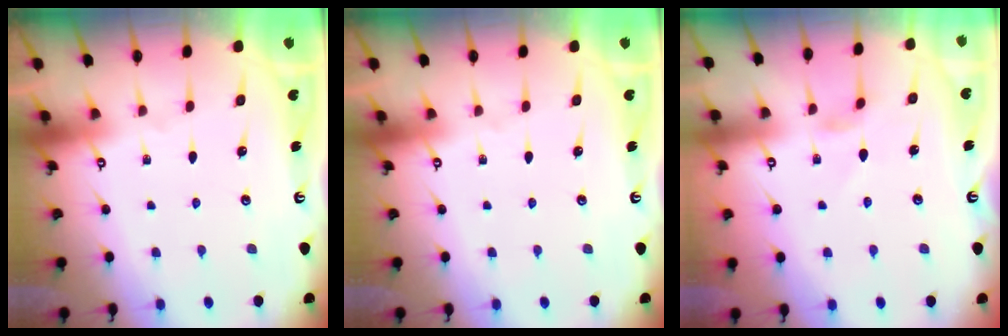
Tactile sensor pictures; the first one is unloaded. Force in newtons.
{"total": 0.0}
{"total": 0.9, "press": 0.8, "slide": 0.3}